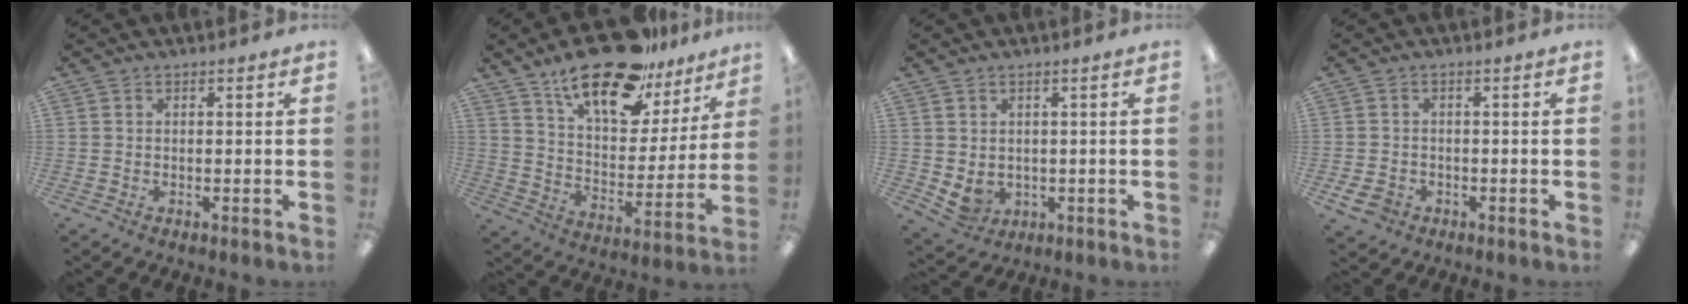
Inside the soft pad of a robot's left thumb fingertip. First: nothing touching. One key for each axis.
{"total": 21.8, "fx": 15.7, "fy": 9.3, "fz": 12.0, "tx": -0.196, "ty": -0.096, "tz": 0.272}
{"total": 3.5, "fx": 1.1, "fy": 2.9, "fz": 1.7, "tx": -0.040, "ty": -0.010, "tz": 0.019}
{"total": 3.7, "fx": -1.9, "fy": 2.6, "fz": 1.8, "tx": -0.039, "ty": 0.007, "tz": -0.036}